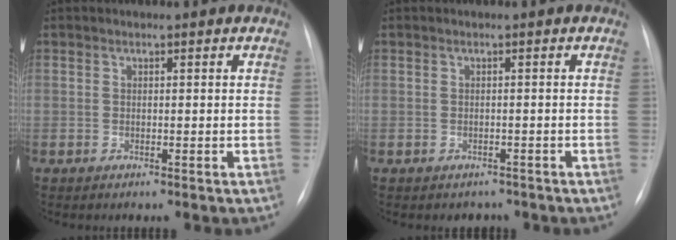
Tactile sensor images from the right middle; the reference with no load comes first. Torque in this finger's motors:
{"motor_torque": [0.06, -0.05, -0.01, 0.00]}